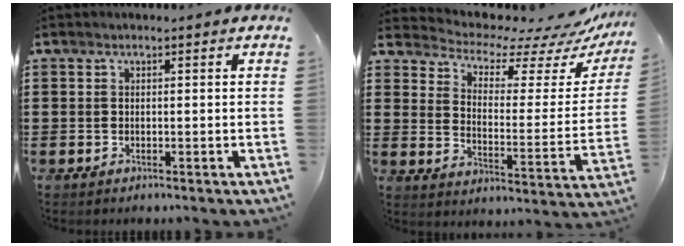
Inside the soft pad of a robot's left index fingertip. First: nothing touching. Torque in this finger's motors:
{"motor_torque": [1.22, -0.92, 0.21, 0.01]}